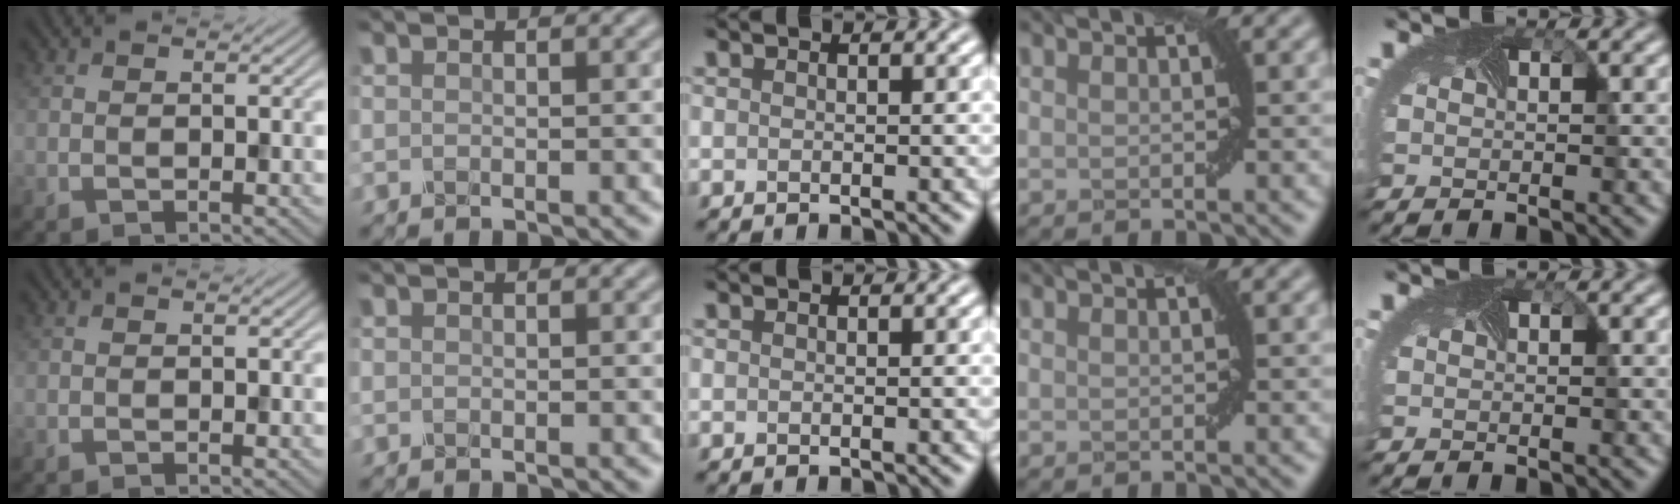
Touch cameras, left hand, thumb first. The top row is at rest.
{}